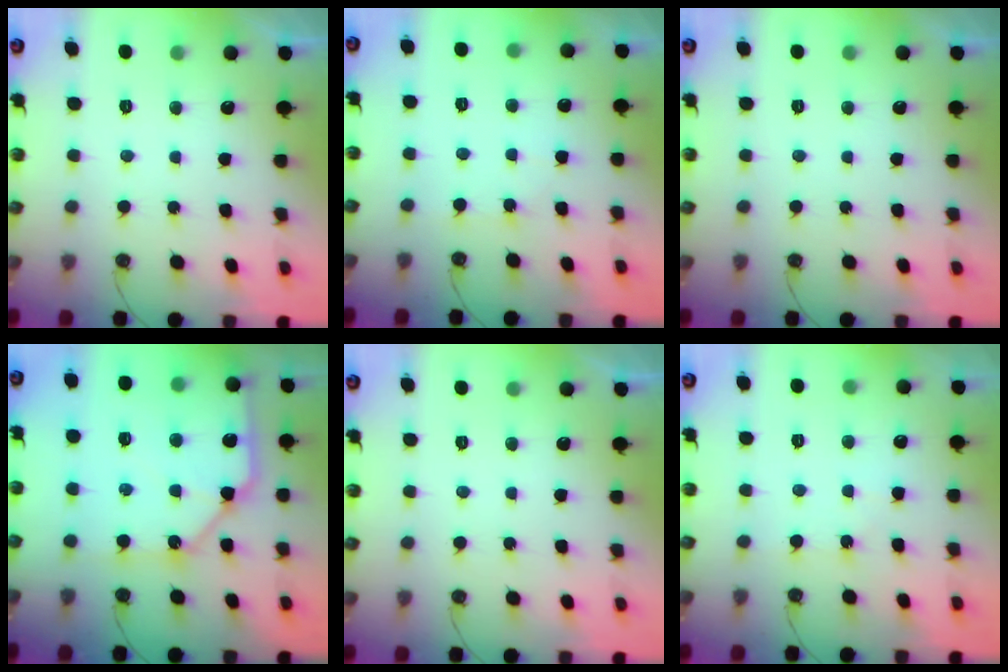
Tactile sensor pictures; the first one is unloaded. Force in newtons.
{"total": 3.1, "press": 3.1, "slide": 0.5}
{"total": 0.0}
{"total": 13.7, "press": 13.6, "slide": 1.6}
{"total": 0.0}
{"total": 2.4, "press": 2.3, "slide": 0.4}